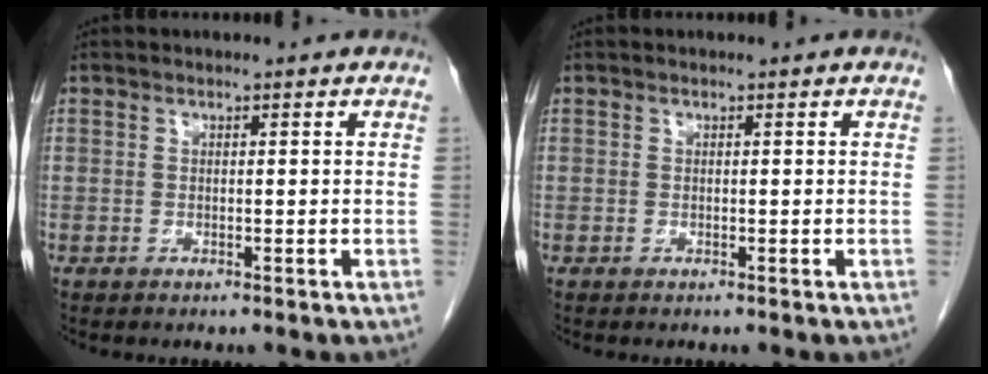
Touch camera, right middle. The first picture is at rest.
{"total": 0.0}